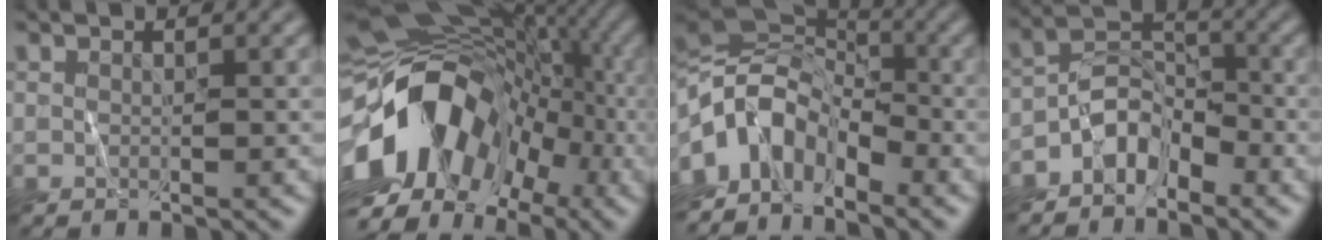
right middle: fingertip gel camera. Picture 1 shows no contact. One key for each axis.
{"total": 13.4, "fx": -4.9, "fy": 8.9, "fz": 8.7, "tx": -0.148, "ty": 0.014, "tz": -0.104}
{"total": 7.6, "fx": -4.5, "fy": 4.4, "fz": 4.3, "tx": -0.069, "ty": 0.015, "tz": -0.101}
{"total": 3.7, "fx": -3.0, "fy": 1.8, "fz": 1.3, "tx": -0.017, "ty": 0.013, "tz": -0.064}